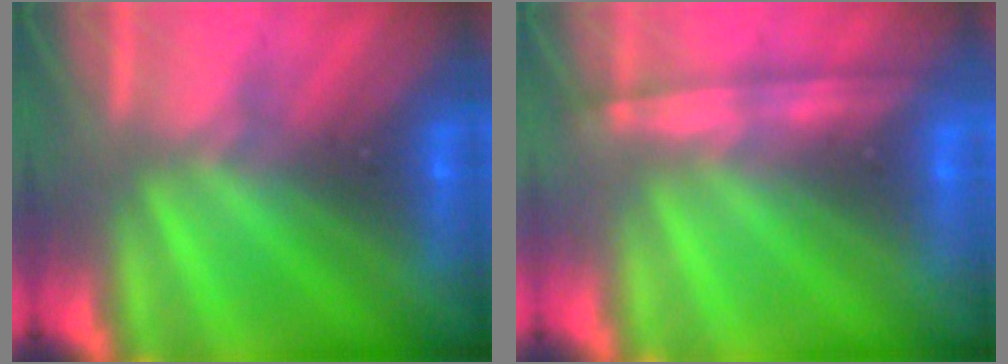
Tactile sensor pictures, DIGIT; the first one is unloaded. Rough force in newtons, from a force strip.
{"total": 1.2}